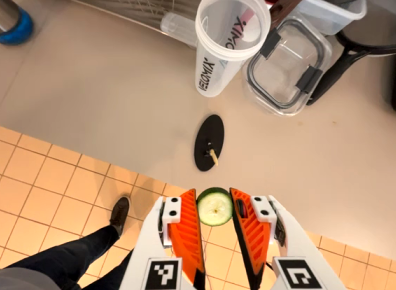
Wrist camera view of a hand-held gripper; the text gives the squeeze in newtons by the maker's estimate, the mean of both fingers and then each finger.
{"total": 8.4, "left": 8.2, "right": 8.6}